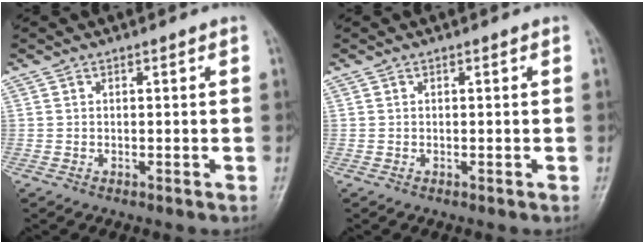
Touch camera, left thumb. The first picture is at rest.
{"total": 0.0}